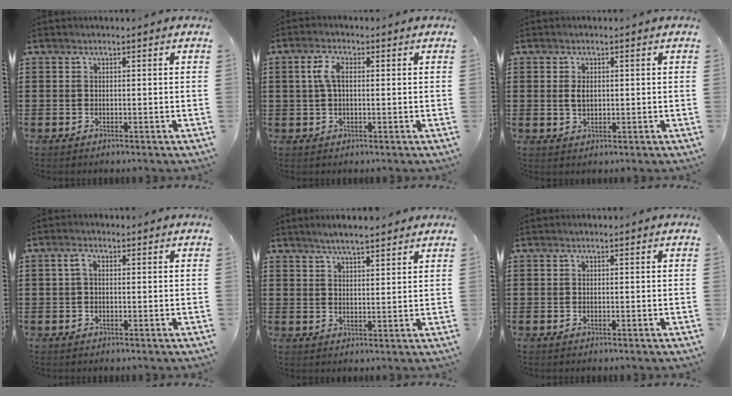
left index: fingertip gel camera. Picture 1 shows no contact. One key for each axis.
{"total": 4.2, "fx": 0.7, "fy": 1.8, "fz": 3.7, "tx": -0.094, "ty": 0.005, "tz": 0.005}
{"total": 2.1, "fx": 0.3, "fy": 1.2, "fz": 1.7, "tx": -0.038, "ty": 0.006, "tz": 0.004}
{"total": 2.0, "fx": 0.1, "fy": 1.0, "fz": 1.8, "tx": -0.045, "ty": 0.004, "tz": -0.002}
{"total": 3.5, "fx": 3.2, "fy": 0.3, "fz": 1.3, "tx": -0.034, "ty": -0.001, "tz": 0.058}
{"total": 0.0}